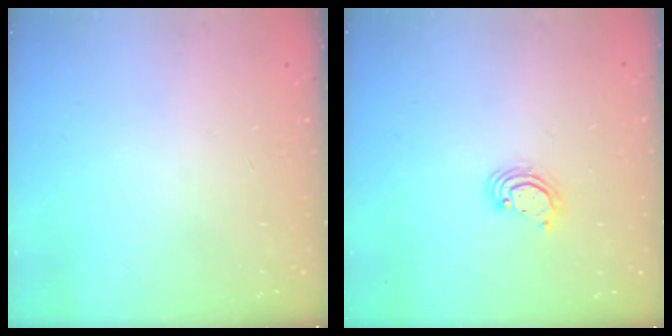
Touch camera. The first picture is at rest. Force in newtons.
{"total": 2.8, "press": 2.8, "slide": 0.2}